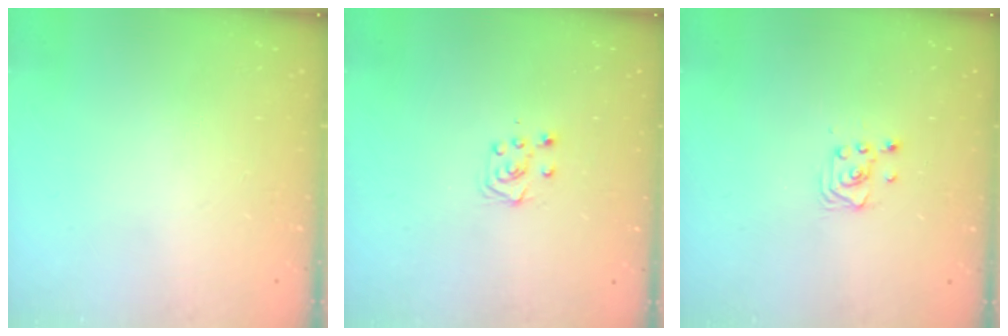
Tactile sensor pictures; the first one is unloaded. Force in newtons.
{"total": 5.0, "press": 4.9, "slide": 0.6}
{"total": 2.6, "press": 2.6, "slide": 0.2}